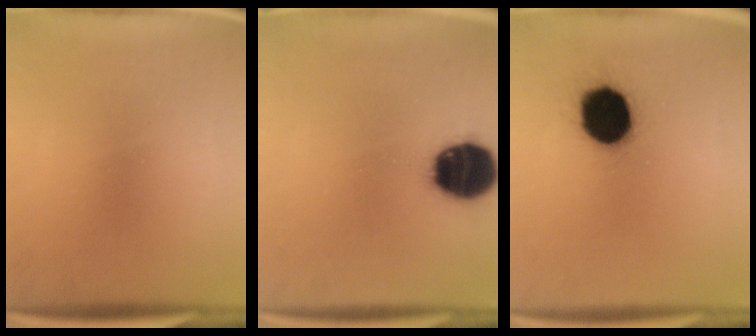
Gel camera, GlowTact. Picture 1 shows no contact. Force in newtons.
{"total": 17.0}
{"total": 18.0}